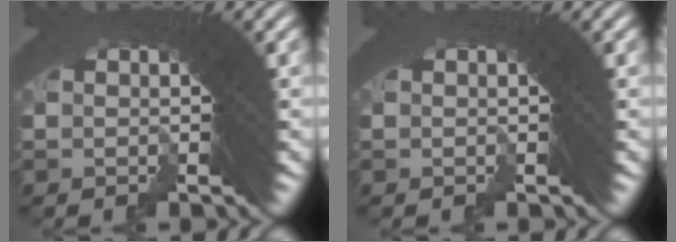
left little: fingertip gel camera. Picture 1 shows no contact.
{"total": 0.0}